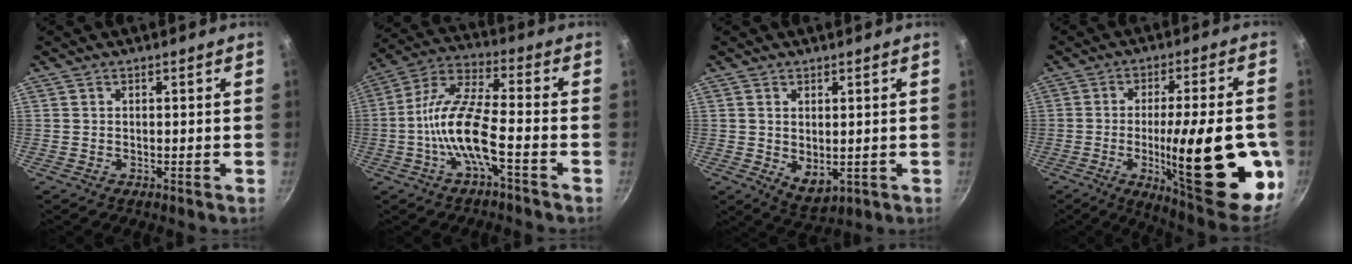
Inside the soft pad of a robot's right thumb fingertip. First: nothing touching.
{"total": 12.3, "force": [-4.0, 3.5, 11.1], "torque": [-0.226, 0.041, -0.090]}
{"total": 5.2, "force": [0.2, 3.1, 4.1], "torque": [-0.061, -0.019, 0.013]}
{"total": 26.9, "force": [-5.4, 7.1, 25.4], "torque": [-0.327, -0.001, -0.072]}